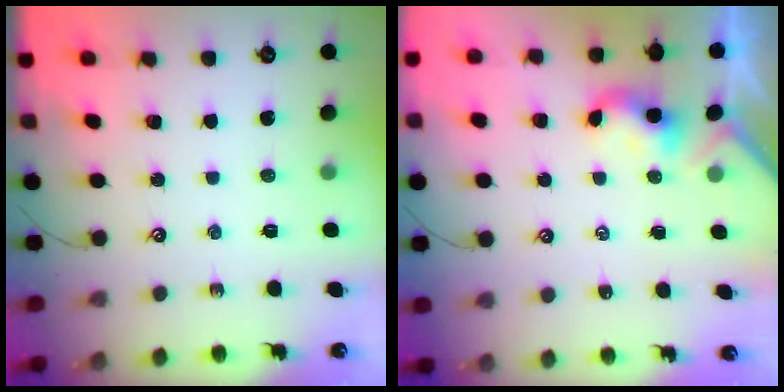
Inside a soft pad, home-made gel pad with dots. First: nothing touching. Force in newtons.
{"total": 2.2, "press": 2.2, "slide": 0.2}